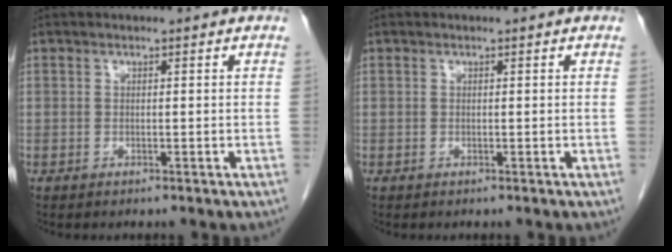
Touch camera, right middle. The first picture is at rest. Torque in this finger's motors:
{"motor_torque": [0.00, 0.00, 0.00, 0.00]}